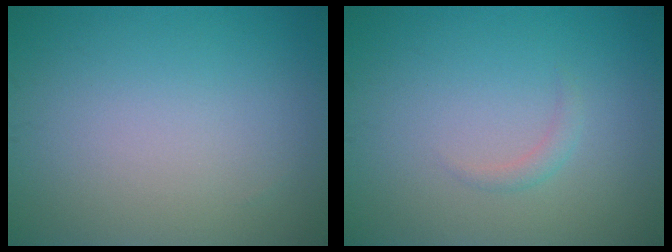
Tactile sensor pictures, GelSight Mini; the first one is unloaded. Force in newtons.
{"total": 0.9, "press": 0.9, "slide": 0.1}